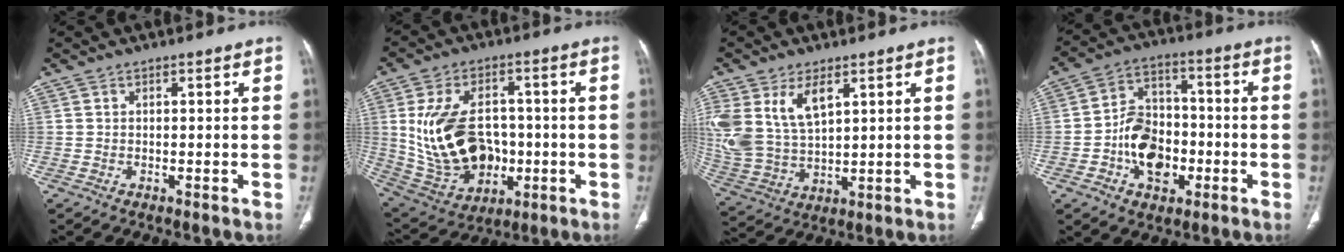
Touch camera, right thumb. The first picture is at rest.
{"total": 18.8, "force": [-0.6, 13.1, 13.4], "torque": [-0.227, 0.008, 0.019]}
{"total": 14.2, "force": [5.9, 8.0, 10.0], "torque": [-0.214, -0.017, 0.134]}
{"total": 12.7, "force": [-3.5, 9.1, 8.1], "torque": [-0.097, 0.034, -0.060]}